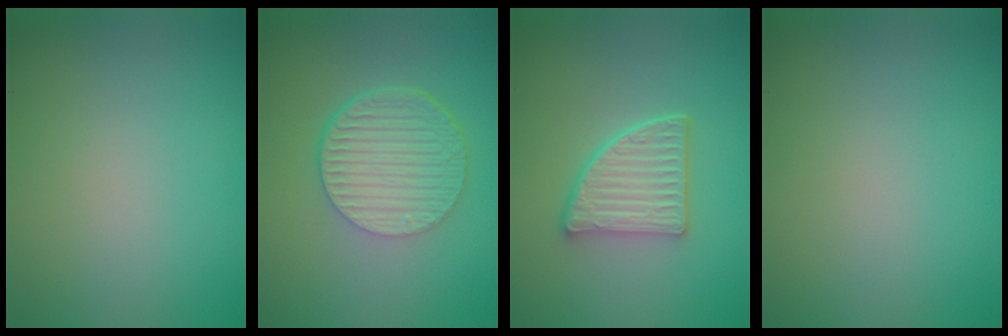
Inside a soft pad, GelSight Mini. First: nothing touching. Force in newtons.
{"total": 6.4, "press": 4.3, "slide": 4.7}
{"total": 4.6, "press": 3.7, "slide": 2.7}
{"total": 0.0}